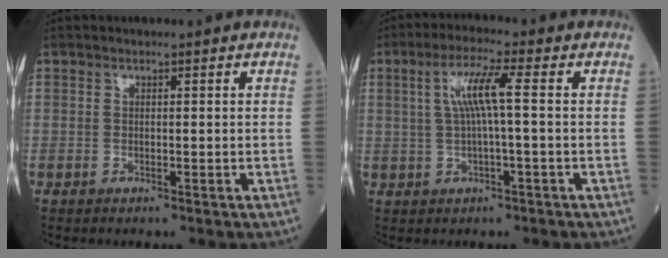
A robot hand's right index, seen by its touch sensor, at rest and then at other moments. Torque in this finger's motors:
{"motor_torque": [1.12, 0.25, 0.53, 0.13]}